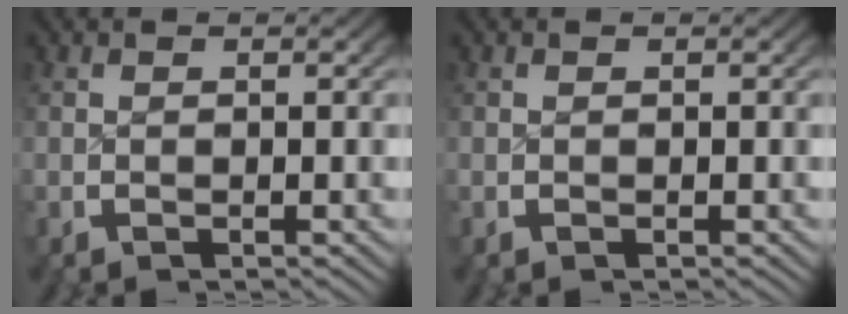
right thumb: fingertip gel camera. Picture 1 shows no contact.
{"total": 0.0}